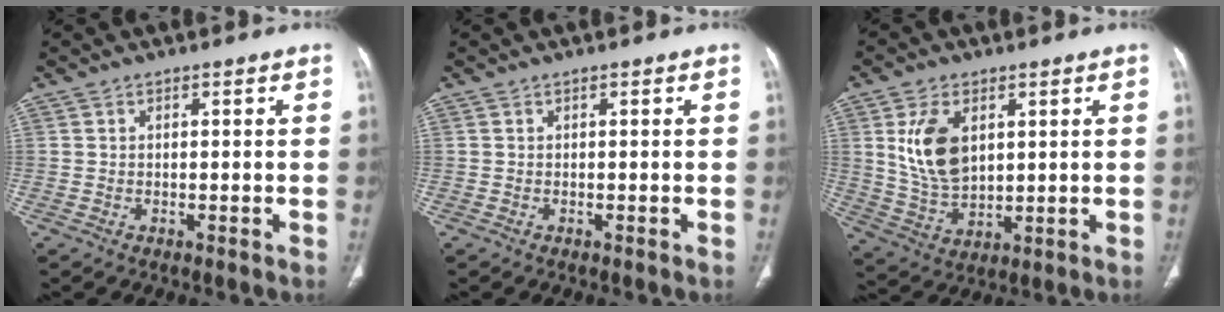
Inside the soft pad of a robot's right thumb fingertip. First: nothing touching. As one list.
[{"total": 0.0}, {"total": 11.1, "force": [3.2, 6.8, 8.2], "torque": [-0.146, -0.016, 0.073]}]